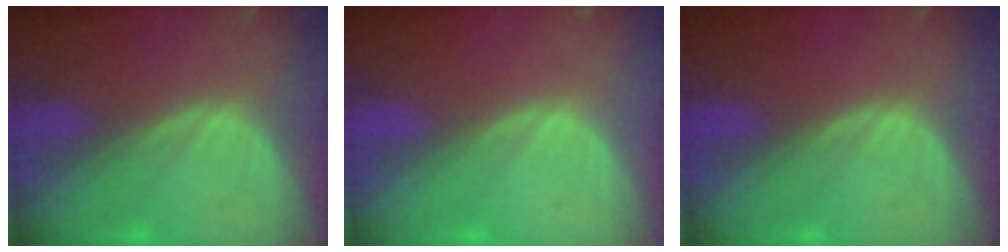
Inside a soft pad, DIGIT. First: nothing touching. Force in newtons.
{"total": 0.0}
{"total": 0.0}